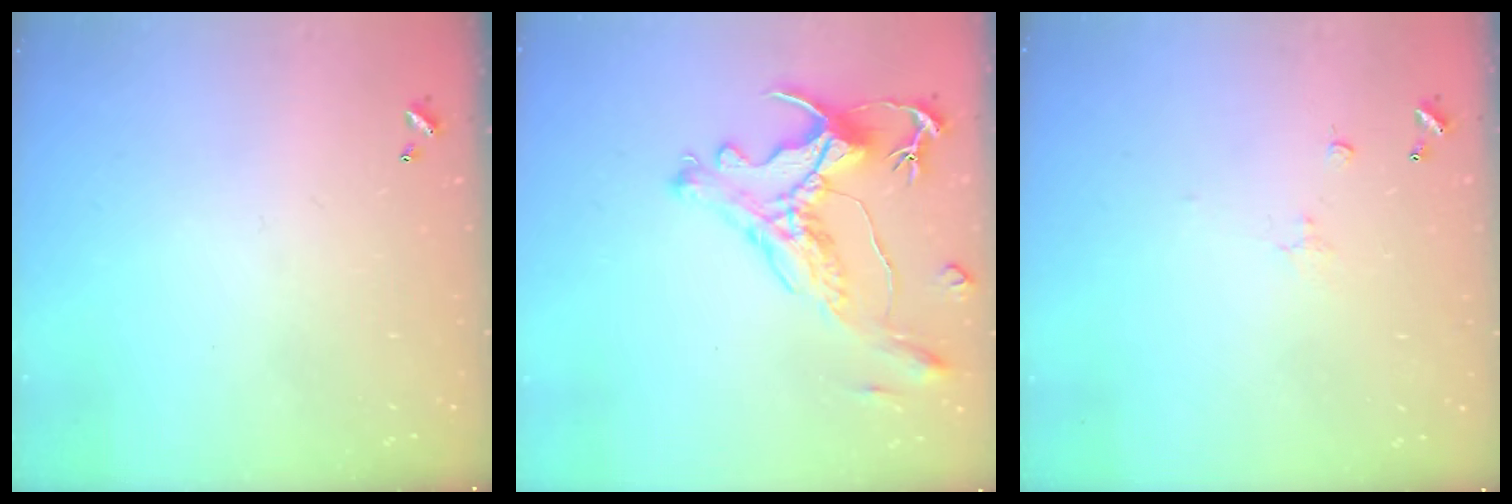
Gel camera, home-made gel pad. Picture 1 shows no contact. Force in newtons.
{"total": 1.9, "press": 1.4, "slide": 1.2}
{"total": 1.1, "press": 0.9, "slide": 0.5}